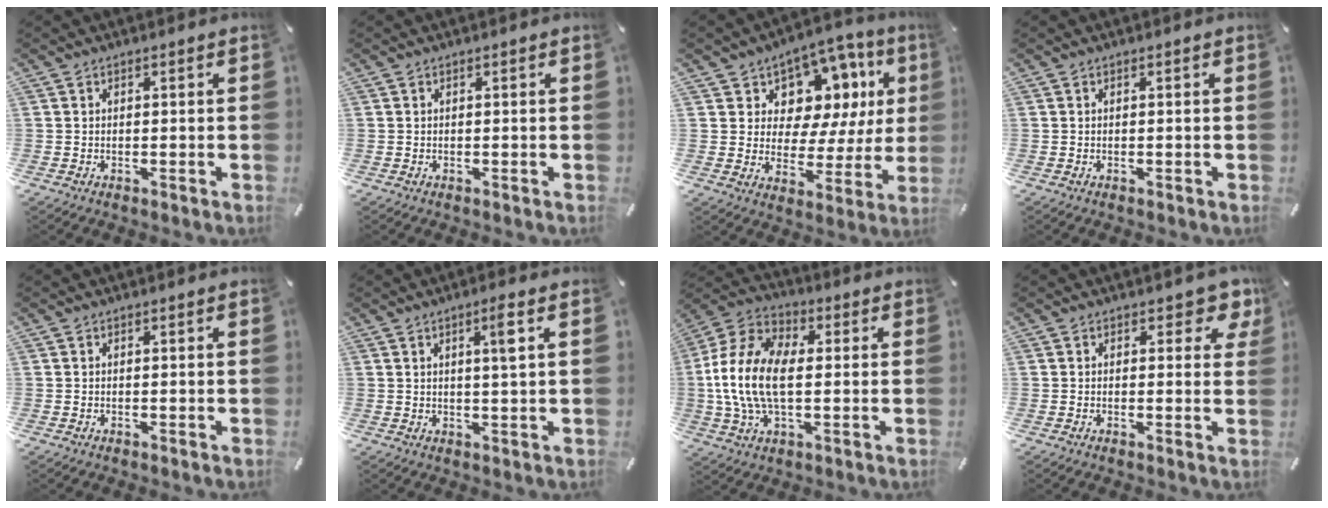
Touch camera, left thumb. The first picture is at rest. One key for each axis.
{"total": 0.0}
{"total": 10.0, "fx": 5.9, "fy": 7.4, "fz": 3.0, "tx": -0.039, "ty": -0.066, "tz": 0.103}
{"total": 0.0}
{"total": 0.0}
{"total": 4.2, "fx": 1.6, "fy": 0.2, "fz": 3.9, "tx": -0.071, "ty": -0.002, "tz": 0.022}
{"total": 14.9, "fx": -0.7, "fy": 9.2, "fz": 11.7, "tx": -0.270, "ty": 0.001, "tz": -0.015}
{"total": 4.7, "fx": 2.6, "fy": 2.7, "fz": 2.8, "tx": -0.024, "ty": -0.006, "tz": 0.038}